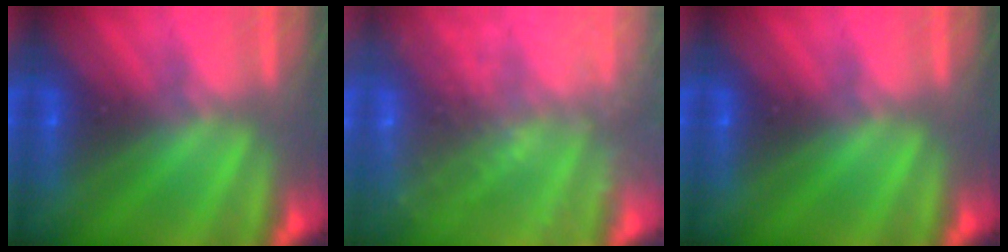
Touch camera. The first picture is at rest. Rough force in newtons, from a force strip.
{"total": 7.9}
{"total": 0.0}